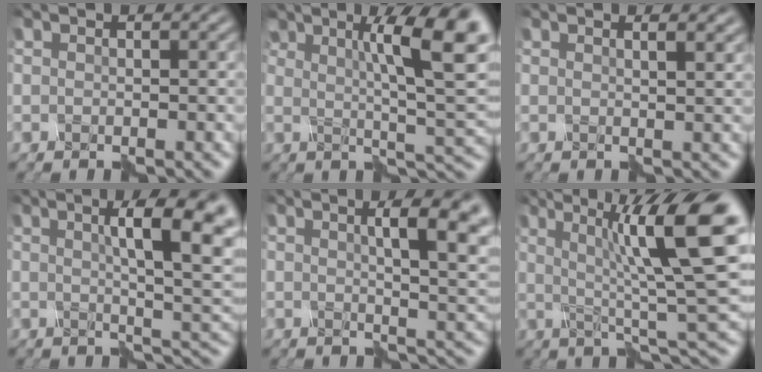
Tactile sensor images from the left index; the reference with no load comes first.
{"total": 9.5, "force": [4.2, 1.8, 8.4], "torque": [-0.109, 0.015, 0.073]}
{"total": 2.7, "force": [1.5, 1.2, 1.9], "torque": [0.000, 0.020, -0.004]}
{"total": 10.5, "force": [3.3, 3.0, 9.5], "torque": [-0.097, 0.018, 0.046]}
{"total": 8.6, "force": [2.7, 3.2, 7.5], "torque": [-0.049, 0.026, 0.033]}
{"total": 10.4, "force": [2.9, 1.6, 9.9], "torque": [-0.135, 0.018, 0.051]}